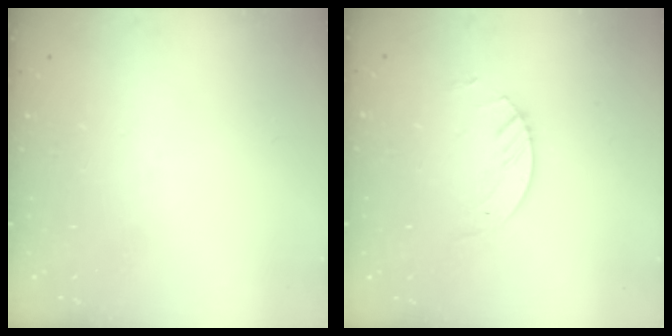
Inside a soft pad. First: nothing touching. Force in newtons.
{"total": 3.5, "press": 3.5, "slide": 0.3}